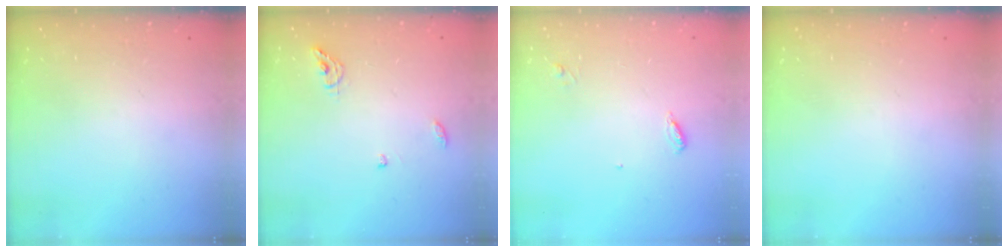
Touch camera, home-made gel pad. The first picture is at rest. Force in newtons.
{"total": 6.4, "press": 6.4, "slide": 0.1}
{"total": 3.6, "press": 3.6, "slide": 0.3}
{"total": 0.0}